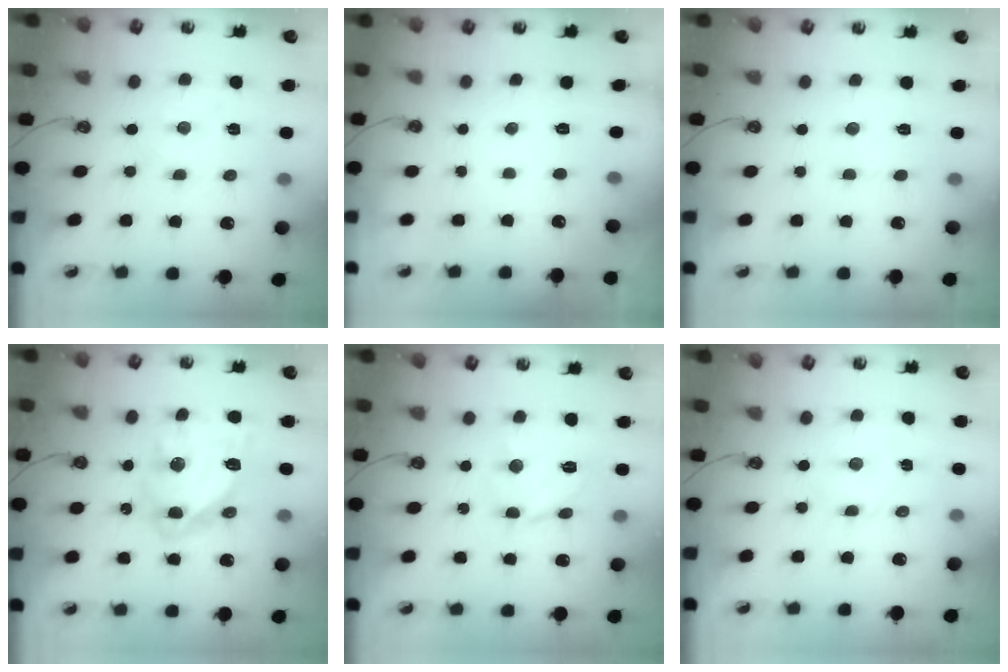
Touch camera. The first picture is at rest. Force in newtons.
{"total": 0.0}
{"total": 1.9, "press": 1.9, "slide": 0.3}
{"total": 16.6, "press": 16.6, "slide": 1.4}
{"total": 12.1, "press": 12.0, "slide": 1.4}
{"total": 2.3, "press": 2.3, "slide": 0.3}